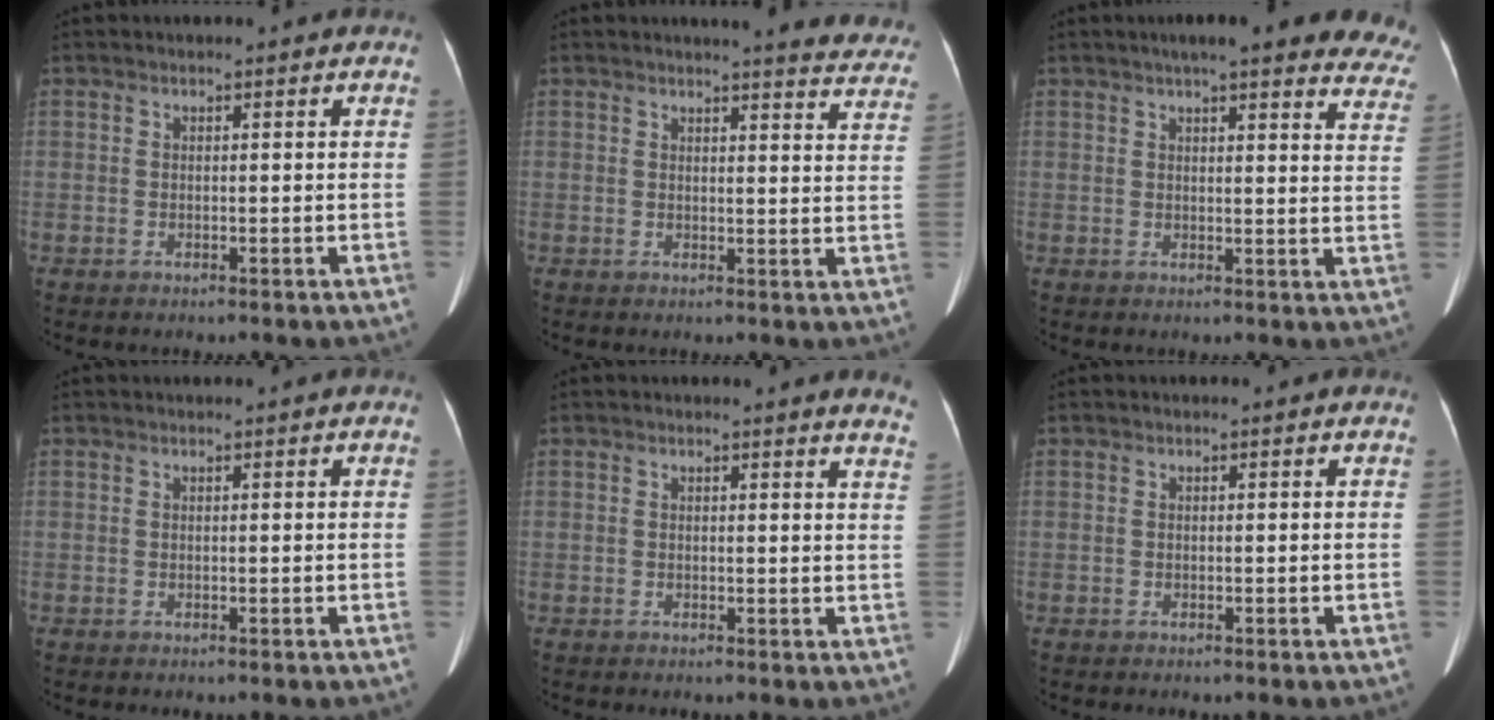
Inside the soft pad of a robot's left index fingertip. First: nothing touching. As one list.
[{"total": 13.0, "force": [12.5, 1.4, 3.5], "torque": [-0.018, -0.062, 0.109]}, {"total": 20.9, "force": [18.5, 3.7, 9.0], "torque": [-0.092, -0.022, 0.195]}, {"total": 1.4, "force": [1.3, -0.2, 0.5], "torque": [-0.006, 0.018, 0.023]}, {"total": 6.1, "force": [6.0, 0.1, 1.1], "torque": [-0.002, -0.038, 0.031]}, {"total": 0.0}]